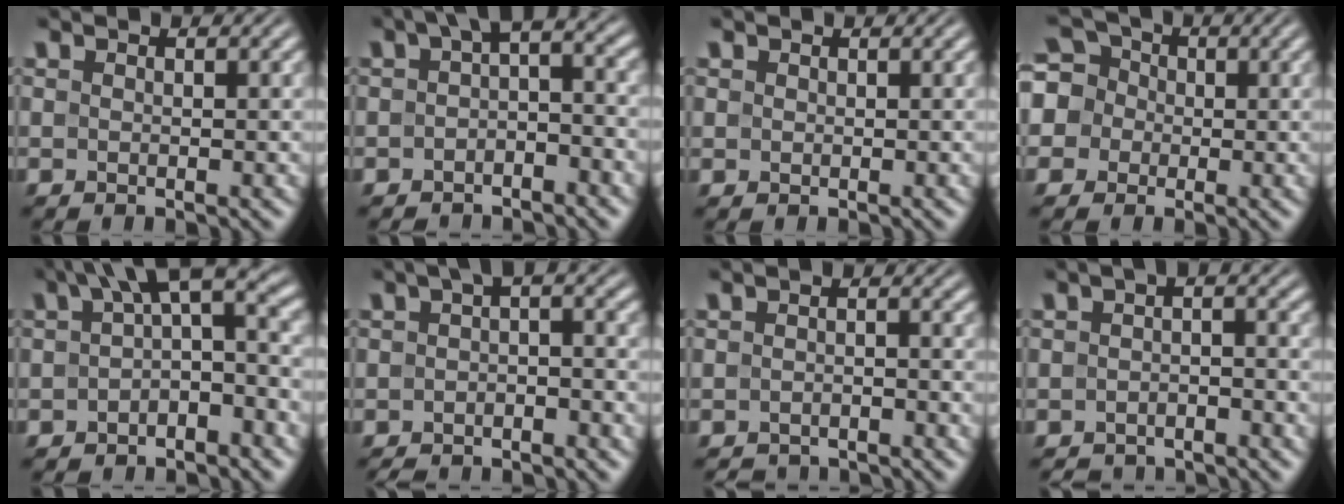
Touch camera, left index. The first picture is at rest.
{"total": 3.7, "force": [-0.9, 2.0, 3.0], "torque": [-0.031, 0.012, -0.027]}
{"total": 1.2, "force": [0.5, 1.1, 0.1], "torque": [0.004, -0.002, 0.005]}
{"total": 6.7, "force": [-0.2, 6.4, 2.1], "torque": [-0.050, 0.038, -0.043]}
{"total": 6.5, "force": [0.7, 2.7, 5.9], "torque": [-0.076, 0.016, -0.004]}
{"total": 3.5, "force": [-1.8, 1.4, 2.6], "torque": [-0.036, 0.007, -0.037]}
{"total": 2.7, "force": [-2.4, 0.9, 0.8], "torque": [-0.007, -0.001, -0.043]}
{"total": 3.3, "force": [-2.4, 1.5, 1.7], "torque": [-0.017, 0.003, -0.046]}